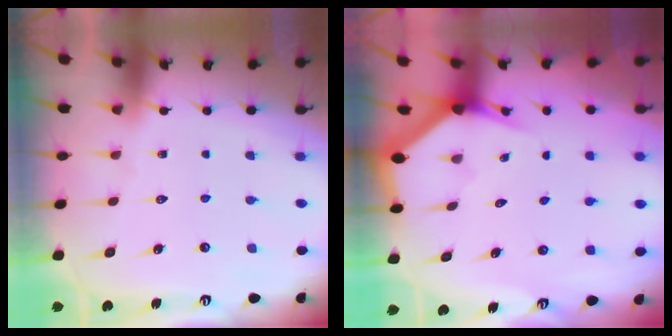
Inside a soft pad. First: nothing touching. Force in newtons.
{"total": 3.2, "press": 3.2, "slide": 0.1}